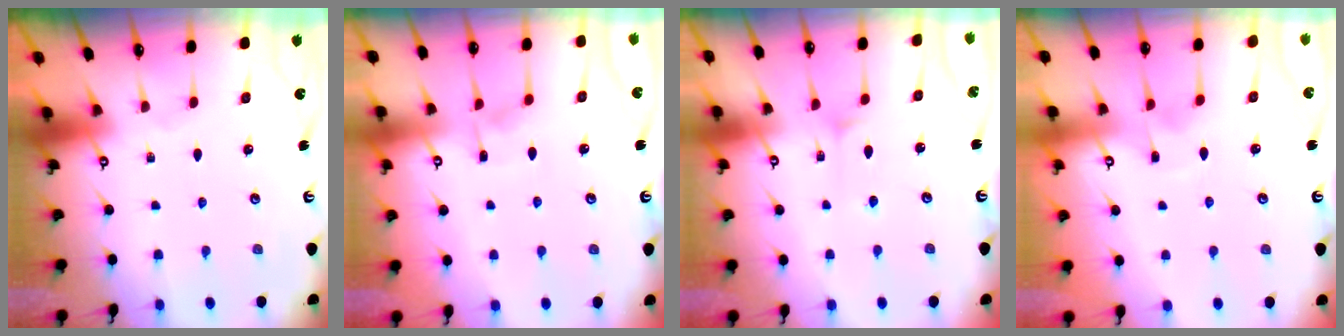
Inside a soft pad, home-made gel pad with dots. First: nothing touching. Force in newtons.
{"total": 4.9, "press": 4.9, "slide": 0.1}
{"total": 6.0, "press": 6.0, "slide": 0.6}
{"total": 3.3, "press": 3.2, "slide": 0.4}